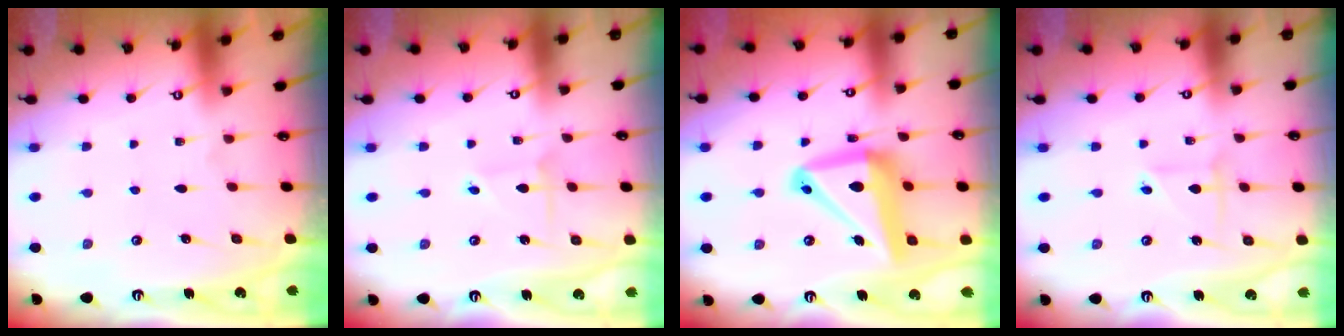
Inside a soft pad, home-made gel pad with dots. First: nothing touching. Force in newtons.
{"total": 2.9, "press": 2.9, "slide": 0.1}
{"total": 16.6, "press": 16.4, "slide": 2.1}
{"total": 2.5, "press": 2.5, "slide": 0.2}